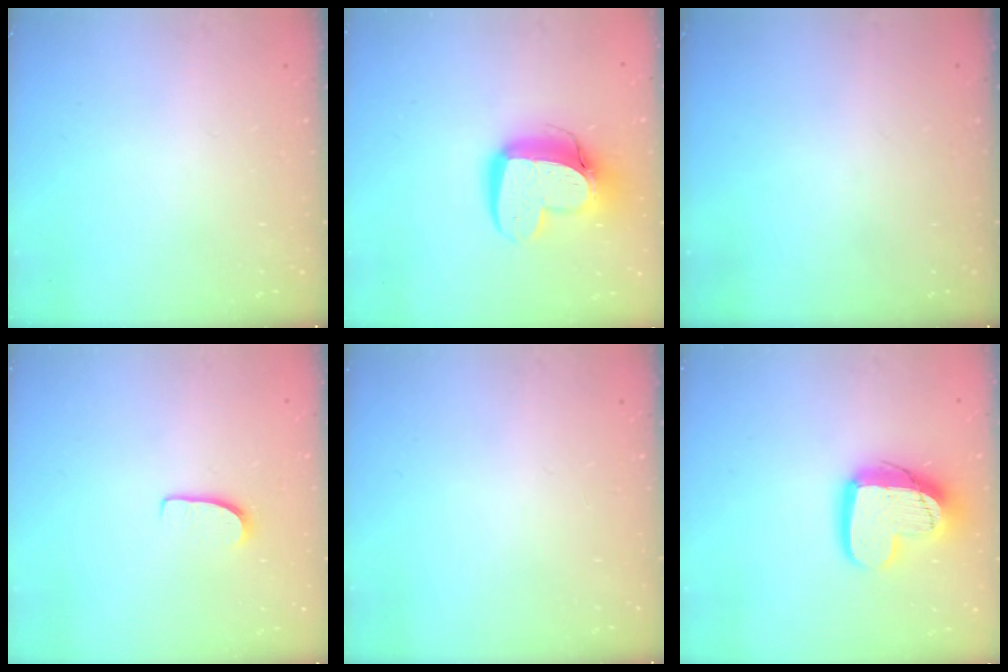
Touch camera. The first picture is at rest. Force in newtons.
{"total": 15.5, "press": 15.5, "slide": 1.2}
{"total": 0.0}
{"total": 5.8, "press": 5.7, "slide": 0.5}
{"total": 0.0}
{"total": 16.0, "press": 15.9, "slide": 1.5}